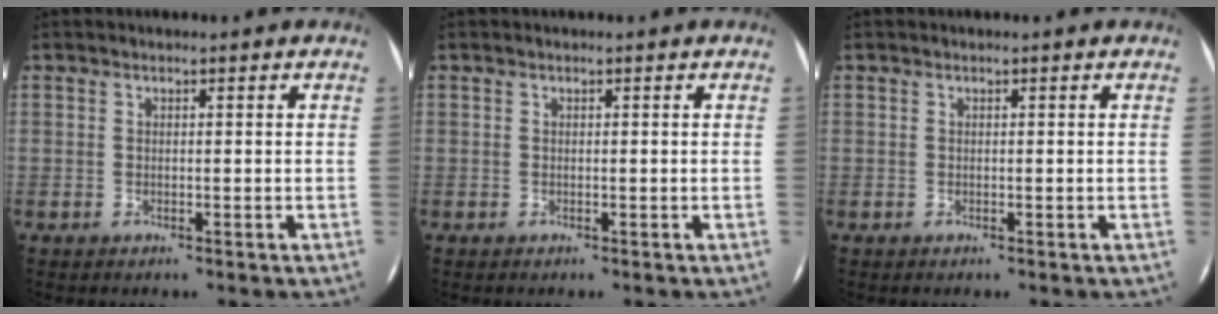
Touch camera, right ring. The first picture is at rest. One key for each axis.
{"total": 0.0}
{"total": 0.0}